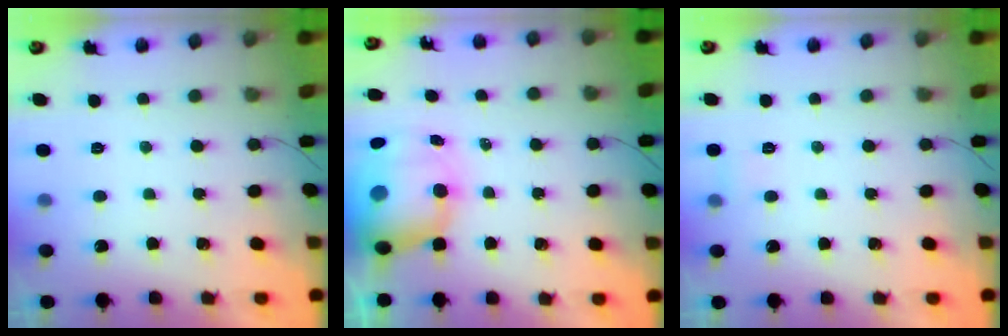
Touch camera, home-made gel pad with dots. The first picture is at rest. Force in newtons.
{"total": 12.6, "press": 12.1, "slide": 3.4}
{"total": 3.1, "press": 3.0, "slide": 0.8}